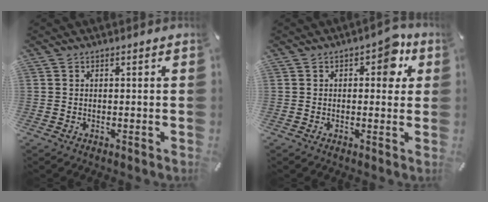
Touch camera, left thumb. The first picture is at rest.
{"total": 6.1, "force": [2.0, 3.6, 4.5], "torque": [-0.039, -0.005, 0.022]}